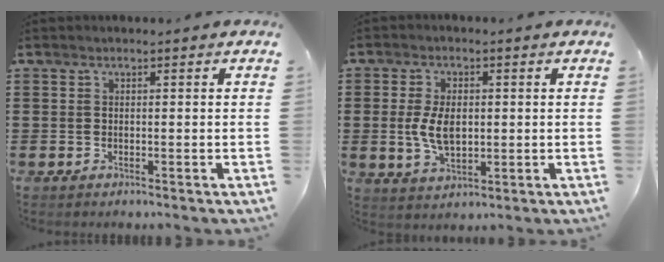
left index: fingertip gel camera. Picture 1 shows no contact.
{"total": 6.2, "force": [0.3, 3.5, 5.1], "torque": [-0.112, 0.001, -0.001]}